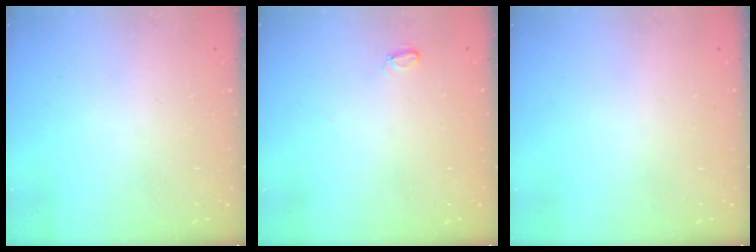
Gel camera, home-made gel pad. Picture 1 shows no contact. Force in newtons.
{"total": 3.8, "press": 3.8, "slide": 0.5}
{"total": 0.0}